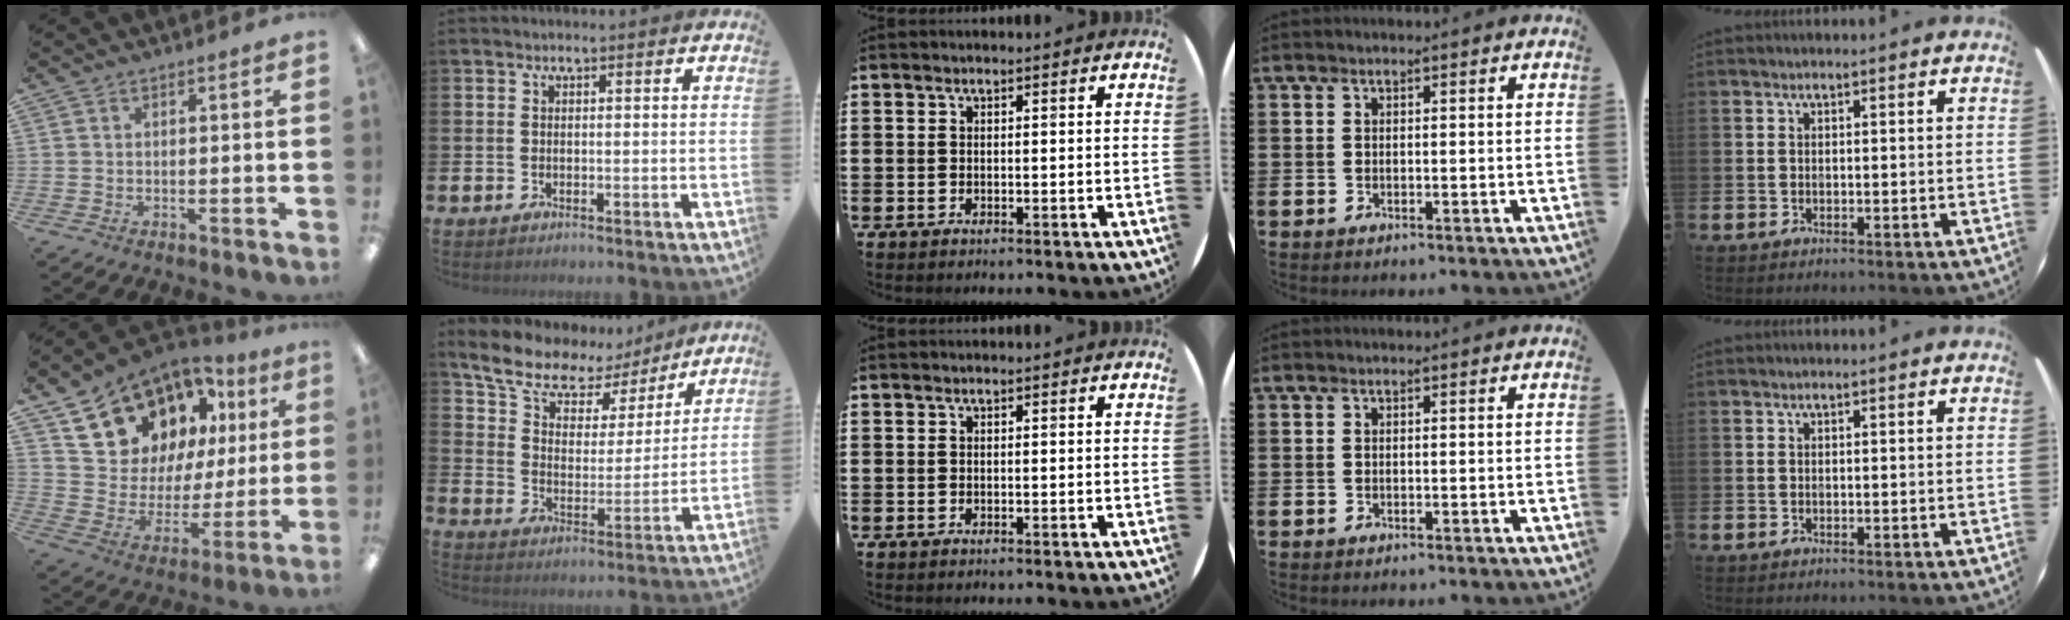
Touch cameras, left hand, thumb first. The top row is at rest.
{"thumb": {"total": 16.7, "force": [11.6, 10.6, 5.6], "torque": [-0.118, -0.073, 0.221]}, "index": {"total": 9.5, "force": [8.0, 4.2, 2.9], "torque": [-0.091, -0.053, 0.141]}}